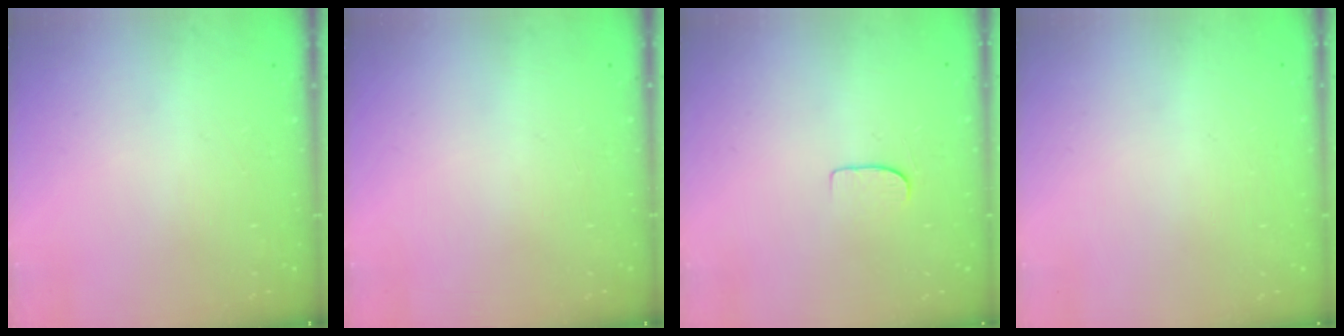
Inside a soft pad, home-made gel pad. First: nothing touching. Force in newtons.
{"total": 0.0}
{"total": 4.8, "press": 4.7, "slide": 0.6}
{"total": 0.0}